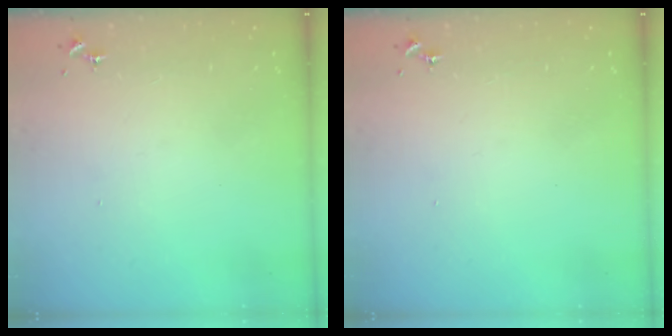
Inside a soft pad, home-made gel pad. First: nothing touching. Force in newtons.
{"total": 0.0}